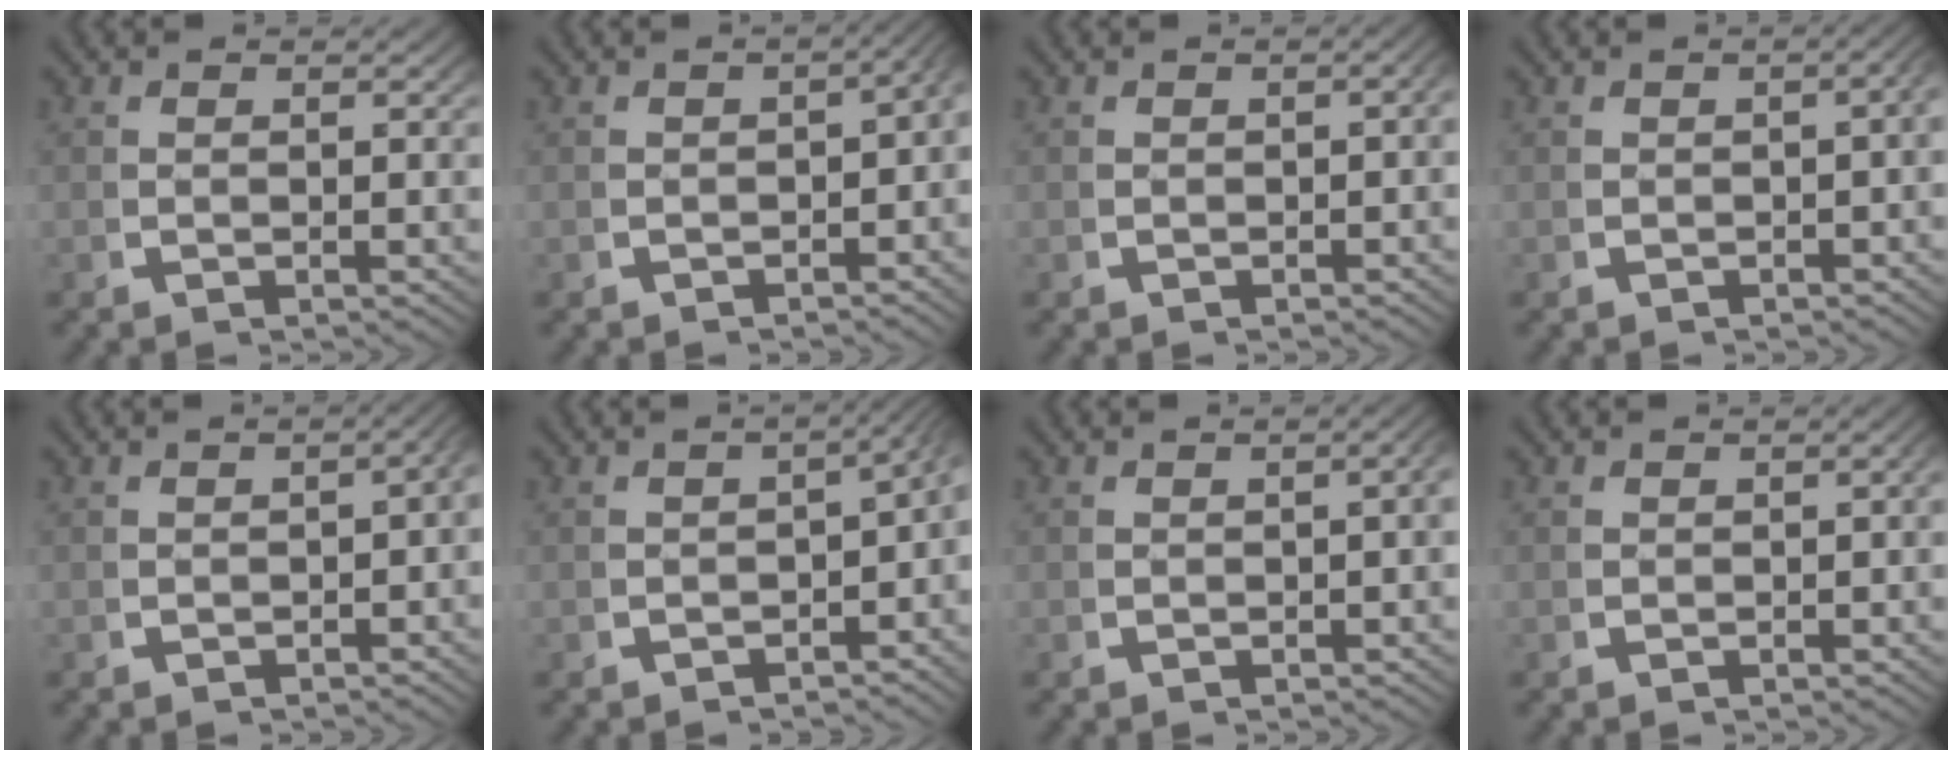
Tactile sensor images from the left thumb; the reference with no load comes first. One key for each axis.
{"total": 3.8, "fx": -0.6, "fy": 2.3, "fz": 3.0, "tx": -0.026, "ty": 0.011, "tz": -0.014}
{"total": 1.4, "fx": -0.9, "fy": 0.6, "fz": 0.9, "tx": -0.011, "ty": 0.000, "tz": -0.011}
{"total": 2.9, "fx": -0.6, "fy": 1.4, "fz": 2.5, "tx": -0.026, "ty": 0.011, "tz": -0.011}
{"total": 3.5, "fx": -0.7, "fy": 1.9, "fz": 2.8, "tx": -0.026, "ty": 0.010, "tz": -0.013}
{"total": 5.0, "fx": -0.1, "fy": 3.5, "fz": 3.6, "tx": -0.034, "ty": 0.023, "tz": -0.015}
{"total": 2.6, "fx": -0.5, "fy": 1.2, "fz": 2.3, "tx": -0.024, "ty": 0.009, "tz": -0.008}
{"total": 1.0, "fx": -0.7, "fy": 0.5, "fz": 0.6, "tx": -0.008, "ty": 0.001, "tz": -0.009}